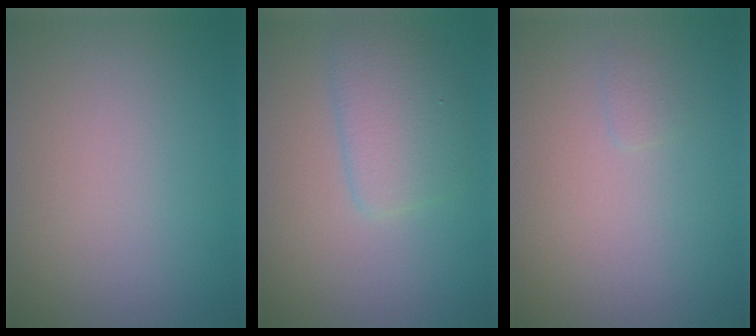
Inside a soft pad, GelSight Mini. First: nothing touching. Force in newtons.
{"total": 3.2, "press": 3.2, "slide": 0.1}
{"total": 0.6, "press": 0.6, "slide": 0.1}